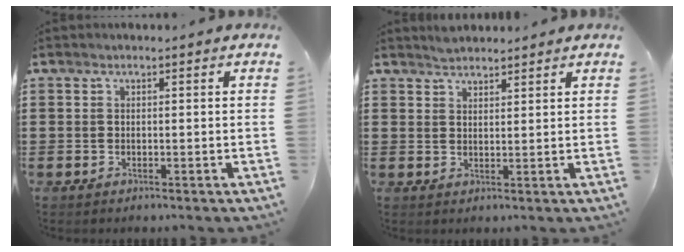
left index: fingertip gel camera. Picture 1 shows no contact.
{"total": 2.0, "force": [2.0, 0.3, 0.0], "torque": [-0.005, 0.002, 0.039]}